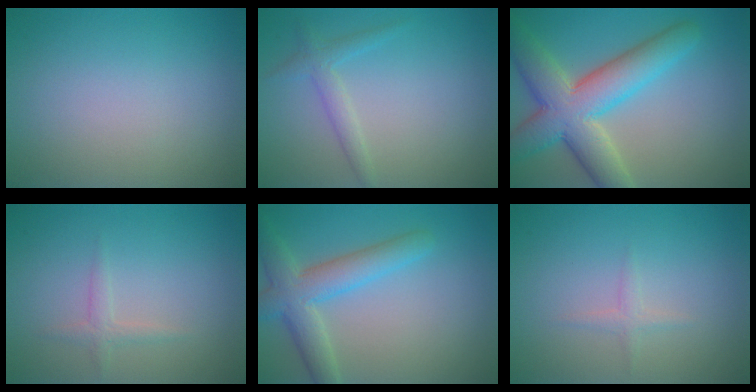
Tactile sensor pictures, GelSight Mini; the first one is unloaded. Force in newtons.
{"total": 1.9, "press": 1.9, "slide": 0.2}
{"total": 8.8, "press": 8.8, "slide": 0.6}
{"total": 1.1, "press": 1.1, "slide": 0.1}
{"total": 4.8, "press": 4.8, "slide": 0.3}
{"total": 0.9, "press": 0.9, "slide": 0.0}